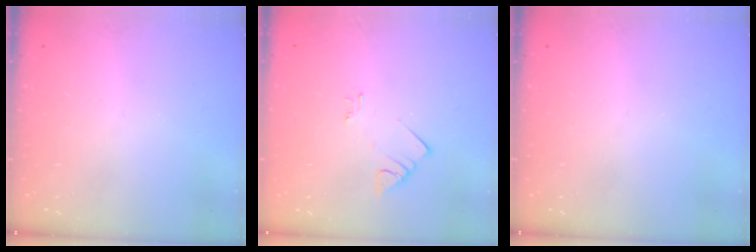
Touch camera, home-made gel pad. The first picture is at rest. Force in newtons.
{"total": 2.7, "press": 2.7, "slide": 0.2}
{"total": 0.0}